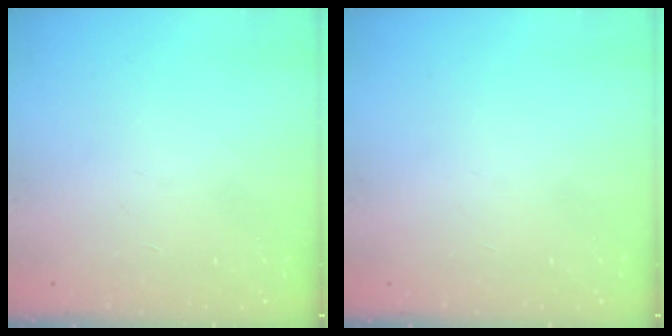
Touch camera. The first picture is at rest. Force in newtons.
{"total": 0.0}